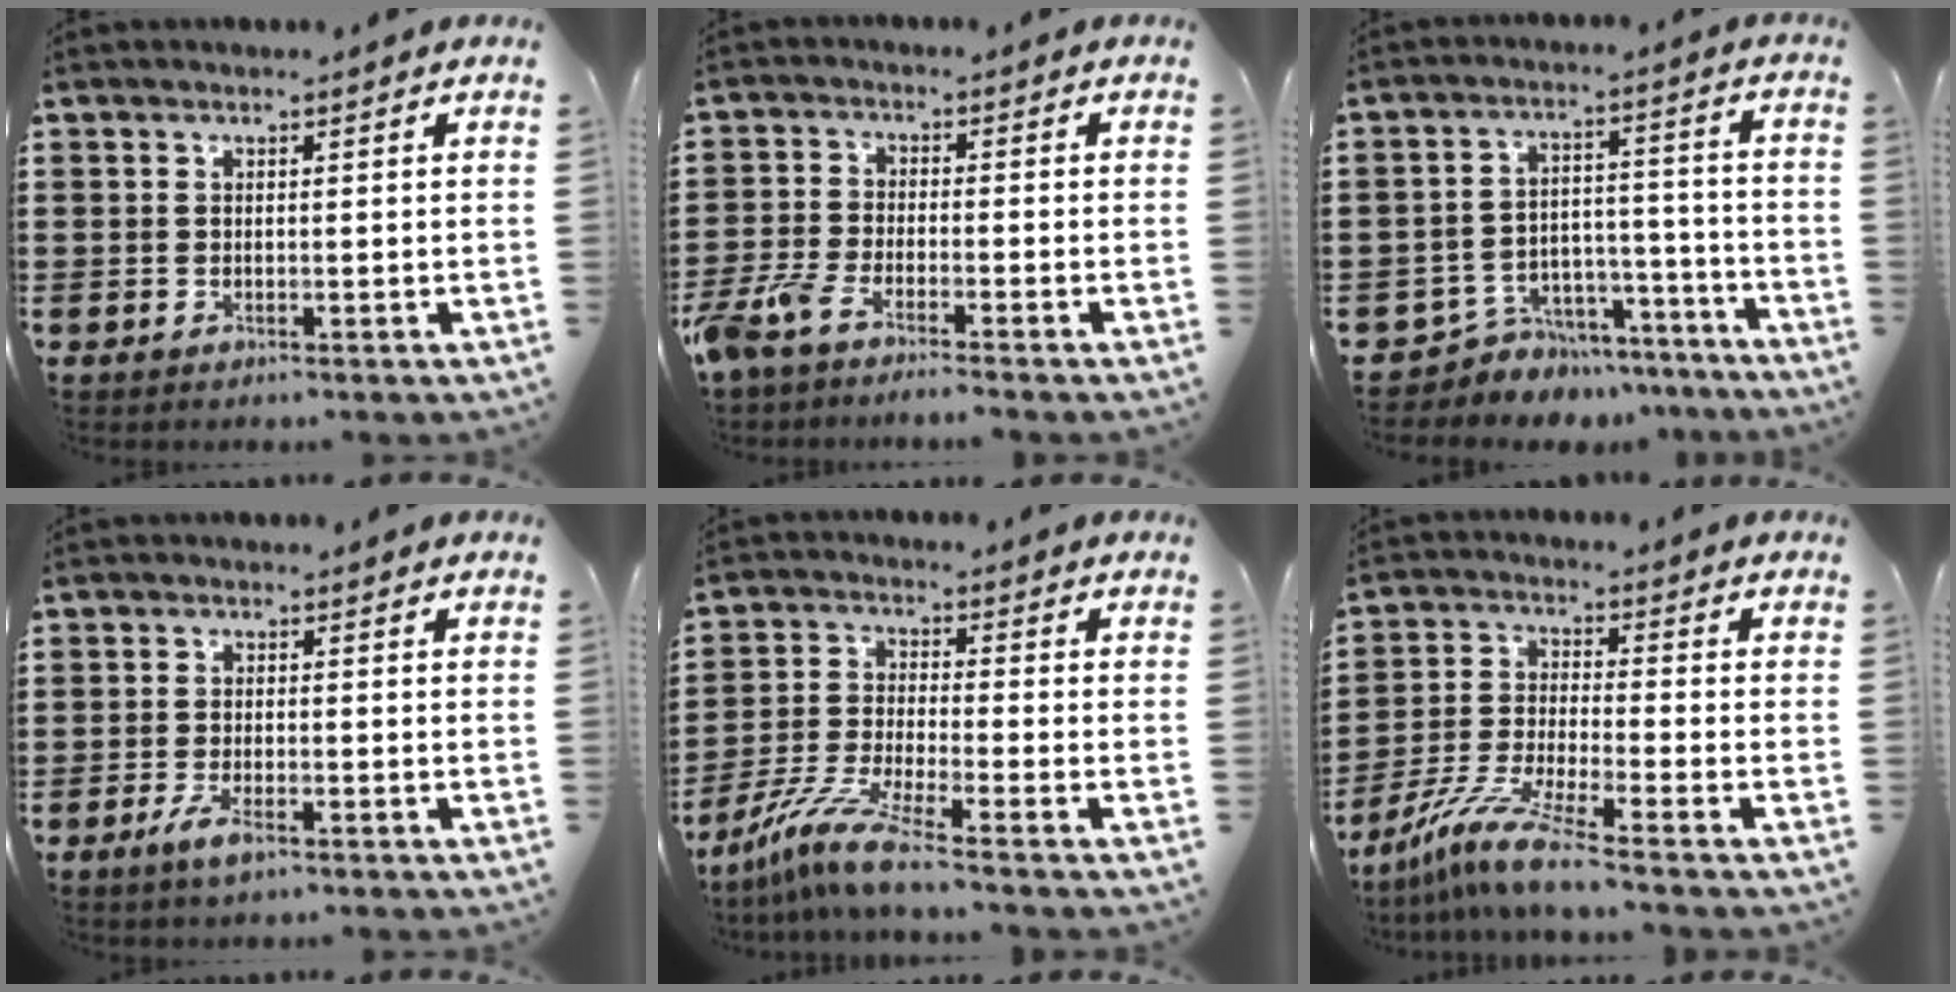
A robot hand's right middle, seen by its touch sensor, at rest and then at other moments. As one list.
[{"total": 4.6, "force": [-4.0, 0.7, 2.3], "torque": [-0.081, -0.016, -0.087]}, {"total": 5.5, "force": [-5.1, 2.2, 0.1], "torque": [-0.008, 0.019, -0.102]}, {"total": 3.4, "force": [-1.9, 0.9, 2.7], "torque": [-0.066, -0.007, -0.040]}, {"total": 7.9, "force": [-6.4, 0.2, 4.6], "torque": [-0.107, -0.014, -0.128]}, {"total": 8.9, "force": [-7.3, 0.2, 5.1], "torque": [-0.111, -0.008, -0.144]}]